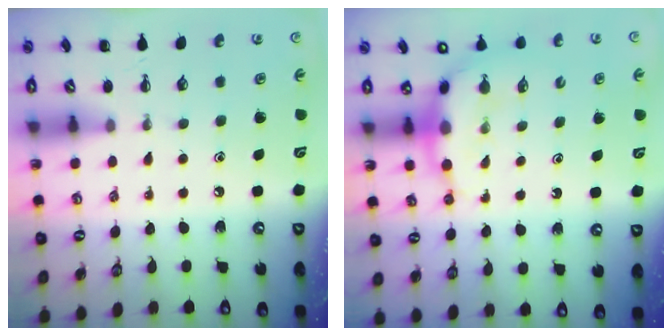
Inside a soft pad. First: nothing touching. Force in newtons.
{"total": 7.3, "press": 7.2, "slide": 0.8}